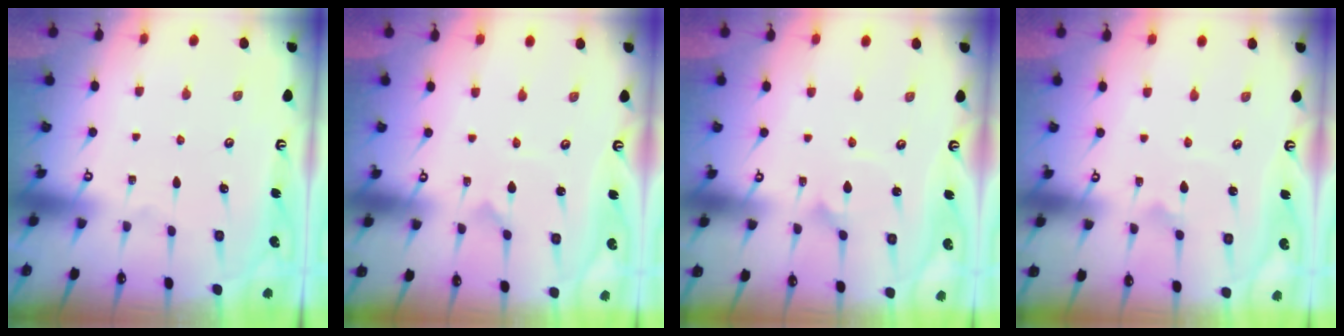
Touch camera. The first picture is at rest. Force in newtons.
{"total": 0.0}
{"total": 1.8, "press": 1.8, "slide": 0.1}
{"total": 1.5, "press": 1.5, "slide": 0.0}